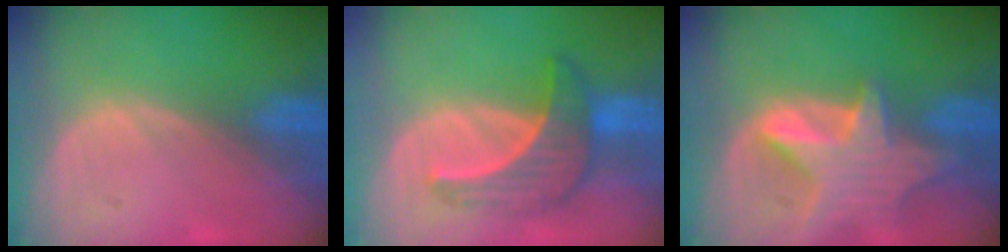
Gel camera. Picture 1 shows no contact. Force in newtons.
{"total": 6.7, "press": 6.7, "slide": 0.7}
{"total": 8.0, "press": 7.3, "slide": 3.3}